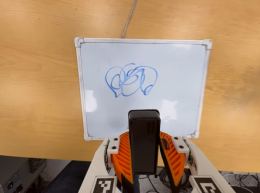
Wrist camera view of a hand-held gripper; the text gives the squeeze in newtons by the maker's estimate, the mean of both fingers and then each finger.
{"total": 5.7, "left": 5.0, "right": 6.5}